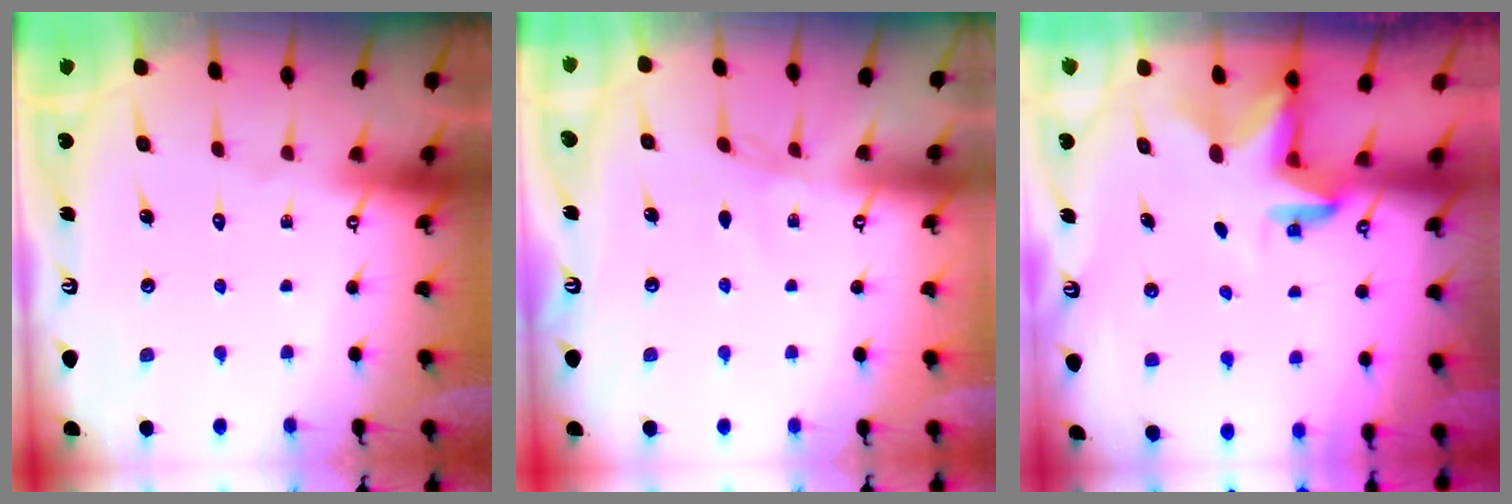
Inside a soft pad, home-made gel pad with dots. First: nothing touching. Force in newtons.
{"total": 1.4, "press": 1.3, "slide": 0.4}
{"total": 2.8, "press": 2.8, "slide": 0.1}